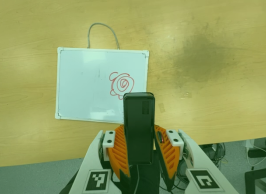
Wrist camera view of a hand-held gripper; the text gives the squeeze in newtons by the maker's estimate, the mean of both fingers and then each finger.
{"total": 4.9, "left": 3.6, "right": 6.2}